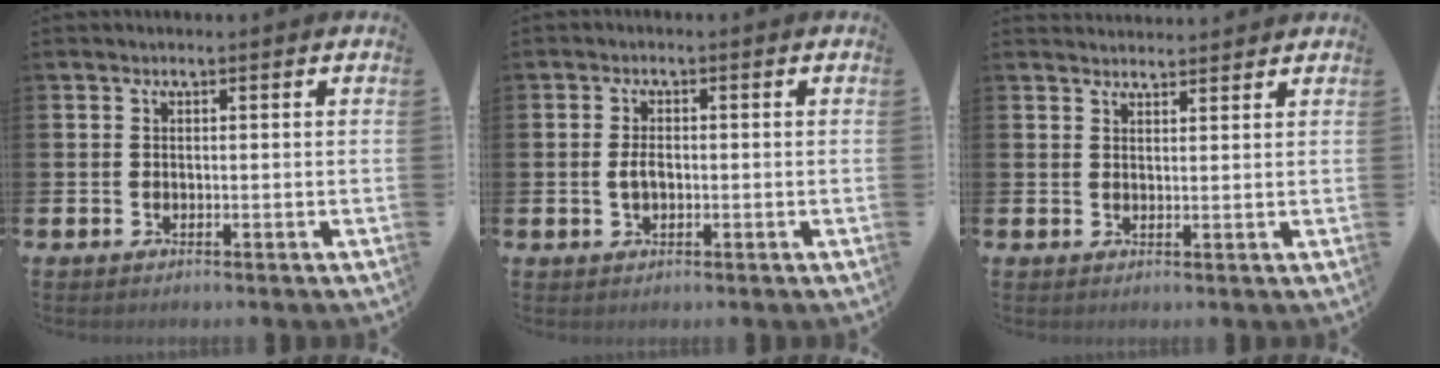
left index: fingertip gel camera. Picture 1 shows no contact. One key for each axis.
{"total": 2.2, "fx": -0.1, "fy": 1.3, "fz": 1.8, "tx": -0.025, "ty": 0.002, "tz": -0.005}
{"total": 2.4, "fx": 2.4, "fy": 0.3, "fz": -0.1, "tx": 0.008, "ty": -0.015, "tz": 0.042}